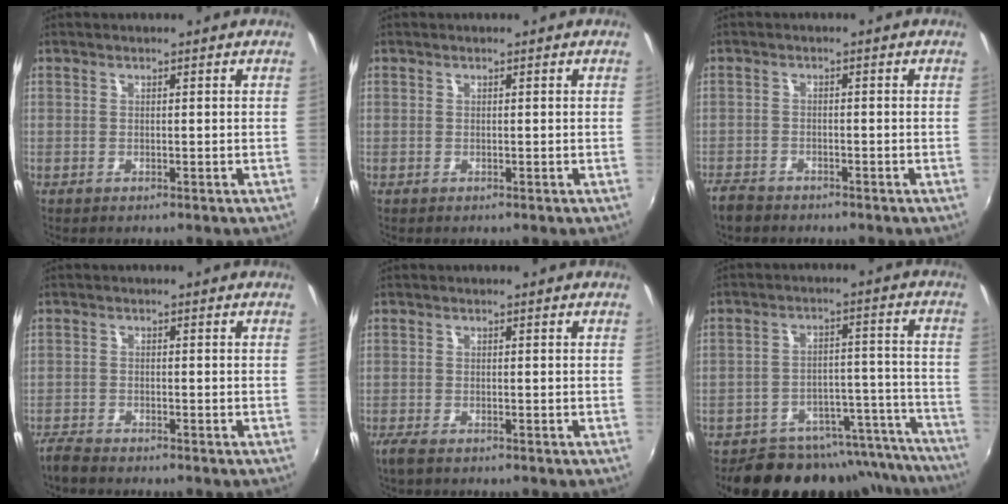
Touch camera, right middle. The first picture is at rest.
{"total": 0.0}
{"total": 4.0, "force": [-3.5, 1.6, 1.0], "torque": [-0.037, -0.009, -0.069]}
{"total": 3.2, "force": [-3.1, 0.5, 0.8], "torque": [-0.029, -0.013, -0.064]}
{"total": 2.6, "force": [-2.0, 0.6, 1.5], "torque": [-0.035, -0.010, -0.039]}
{"total": 21.1, "force": [-19.0, 7.6, 5.5], "torque": [-0.081, 0.054, -0.235]}